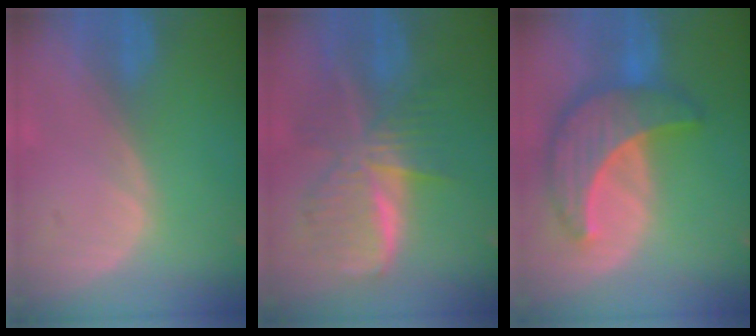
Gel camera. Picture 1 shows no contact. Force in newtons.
{"total": 9.5, "press": 9.5, "slide": 0.7}
{"total": 10.0, "press": 10.0, "slide": 0.7}